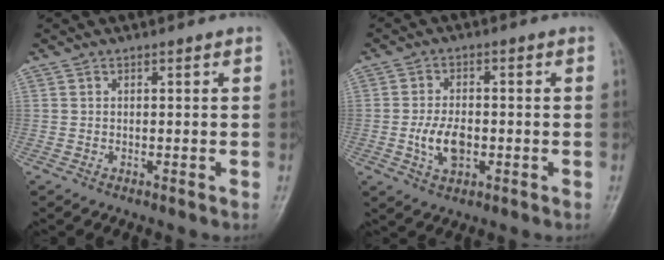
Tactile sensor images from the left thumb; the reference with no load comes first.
{"total": 6.3, "force": [-1.3, 3.7, 4.9], "torque": [-0.087, 0.004, -0.024]}